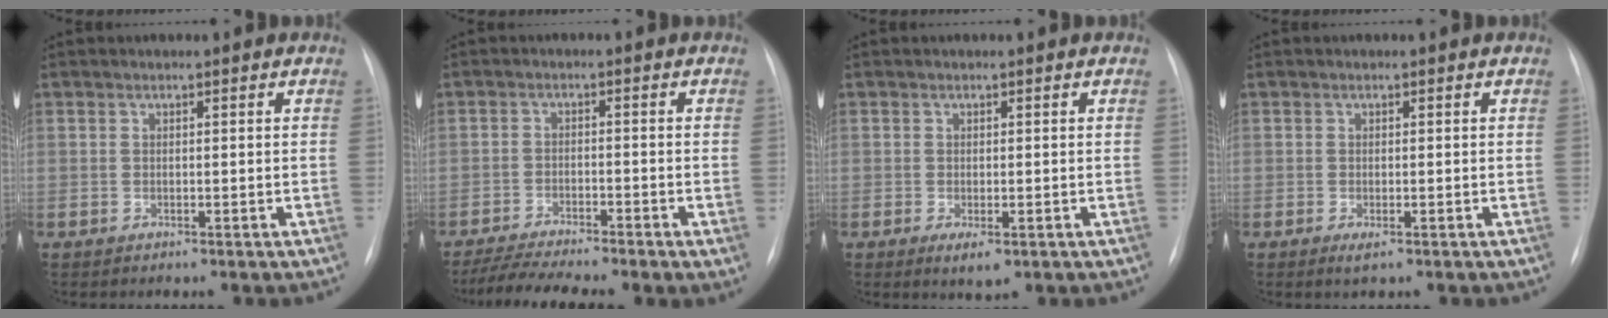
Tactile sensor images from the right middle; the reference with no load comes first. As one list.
[{"total": 7.7, "force": [-6.2, 0.4, 4.5], "torque": [-0.079, -0.012, -0.104]}, {"total": 2.6, "force": [-1.1, 0.9, 2.2], "torque": [-0.031, -0.005, -0.012]}, {"total": 1.2, "force": [-0.6, 0.2, 1.0], "torque": [-0.017, -0.003, -0.008]}]